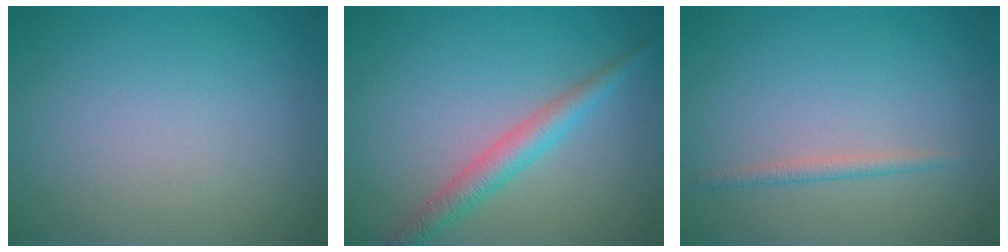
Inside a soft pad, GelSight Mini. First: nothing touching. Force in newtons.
{"total": 3.0, "press": 3.0, "slide": 0.0}
{"total": 1.2, "press": 1.2, "slide": 0.0}